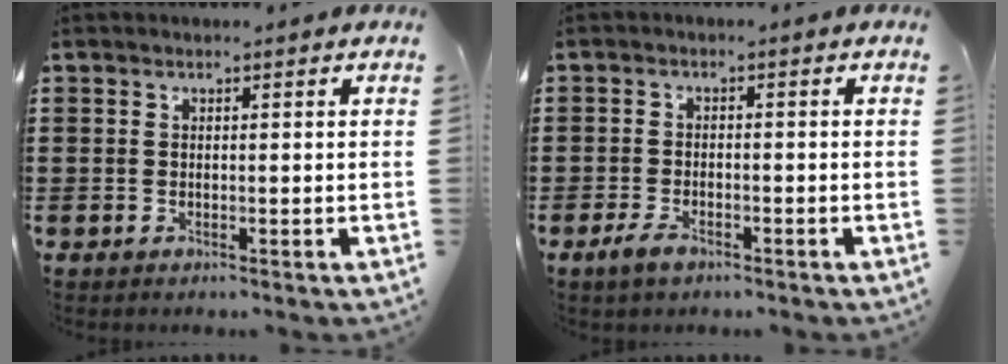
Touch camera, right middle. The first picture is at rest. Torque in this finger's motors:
{"motor_torque": [1.99, 0.14, 0.31, 0.08]}